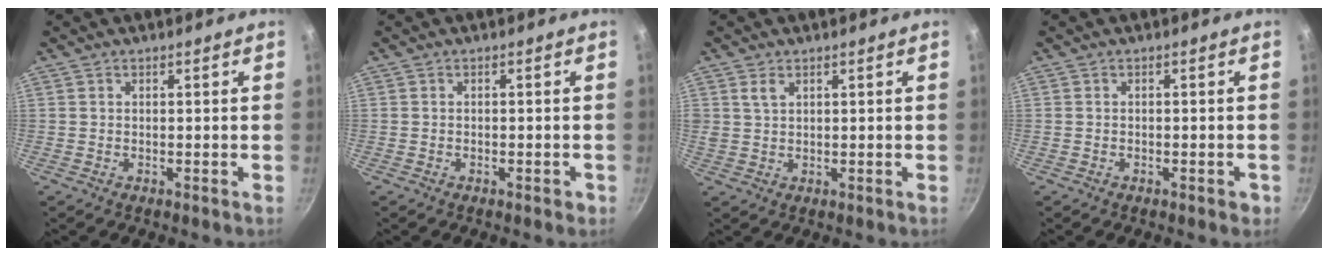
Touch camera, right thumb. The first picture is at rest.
{"total": 1.4, "force": [-0.7, 0.8, 0.9], "torque": [-0.012, 0.009, -0.005]}
{"total": 2.4, "force": [1.2, 1.5, 1.4], "torque": [-0.022, -0.004, 0.025]}
{"total": 1.6, "force": [-0.8, 0.9, 1.1], "torque": [-0.013, 0.010, -0.006]}